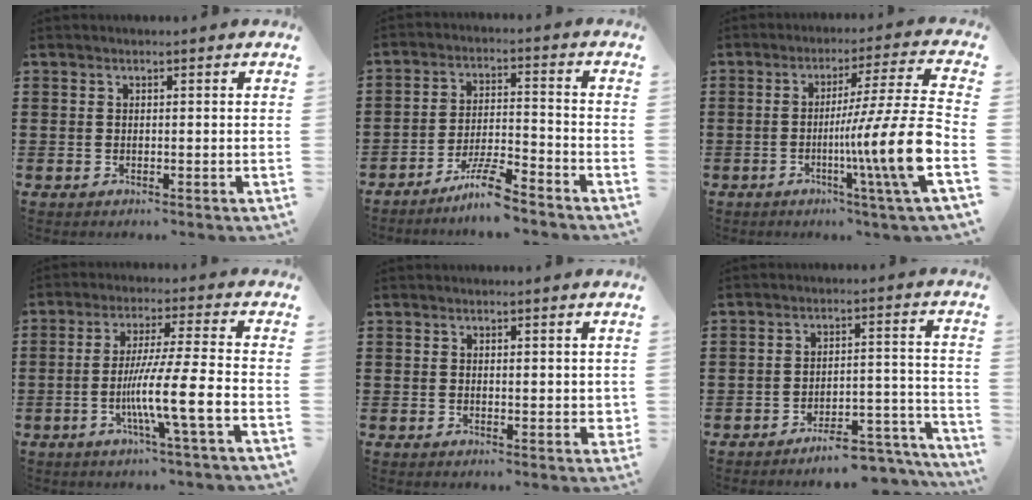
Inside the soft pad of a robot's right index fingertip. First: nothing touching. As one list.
[{"total": 6.9, "force": [-5.8, 0.2, 3.7], "torque": [-0.080, -0.004, -0.112]}, {"total": 15.4, "force": [-3.3, -0.4, 15.1], "torque": [-0.236, -0.027, -0.064]}, {"total": 10.0, "force": [-3.2, -0.1, 9.5], "torque": [-0.171, -0.013, -0.060]}, {"total": 1.4, "force": [0.6, 0.6, 1.1], "torque": [-0.014, 0.002, 0.009]}, {"total": 6.0, "force": [-5.6, 1.2, 2.0], "torque": [-0.025, 0.016, -0.105]}]